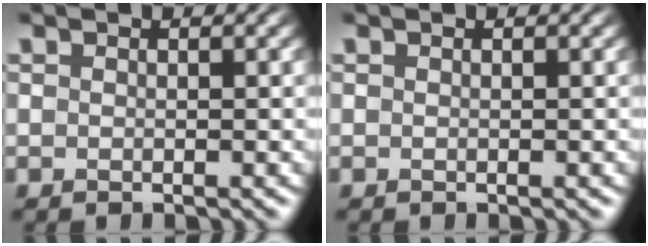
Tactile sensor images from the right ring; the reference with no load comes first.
{"total": 0.0}